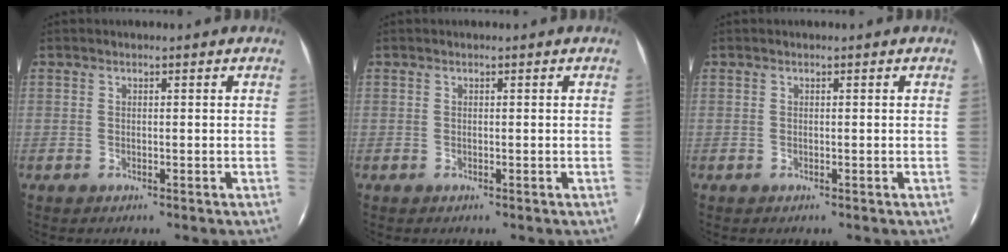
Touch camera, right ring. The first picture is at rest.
{"total": 0.0}
{"total": 0.0}